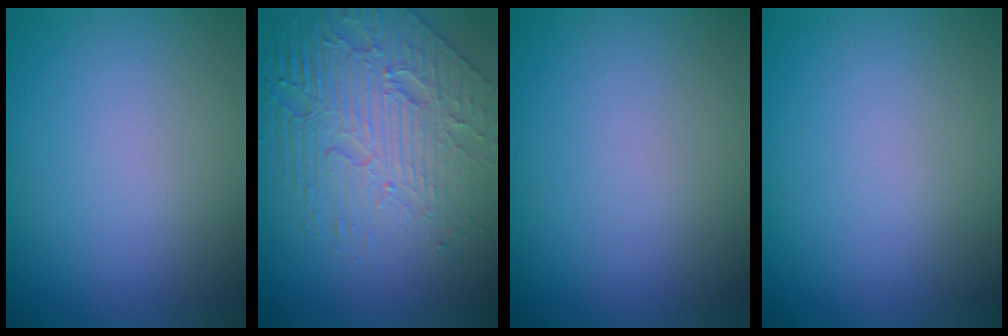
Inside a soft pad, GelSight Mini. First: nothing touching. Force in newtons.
{"total": 7.6, "press": 5.3, "slide": 5.4}
{"total": 0.0}
{"total": 0.0}